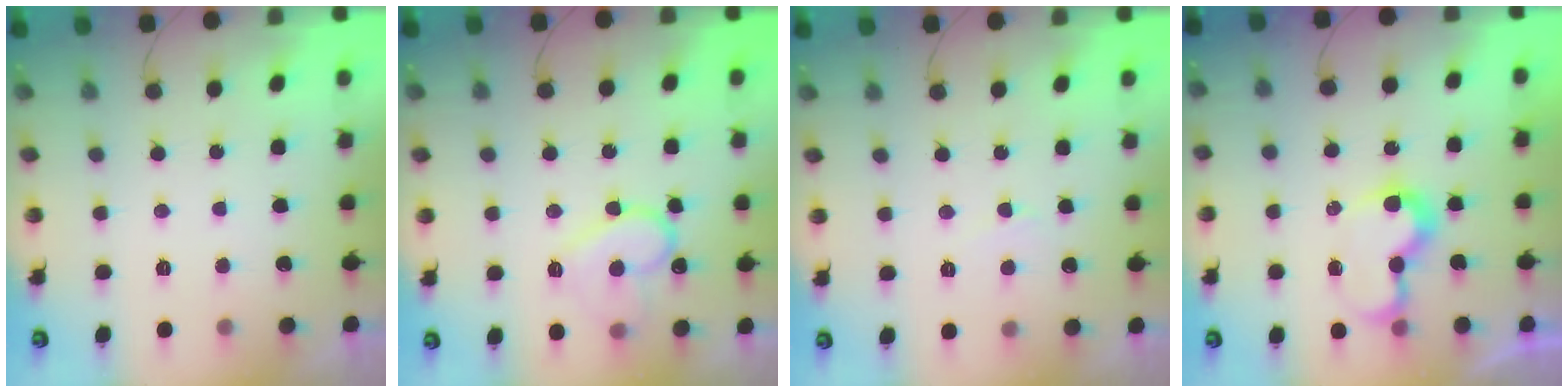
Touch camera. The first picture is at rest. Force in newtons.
{"total": 12.8, "press": 12.7, "slide": 1.2}
{"total": 2.5, "press": 2.4, "slide": 0.3}
{"total": 7.2, "press": 7.2, "slide": 0.2}